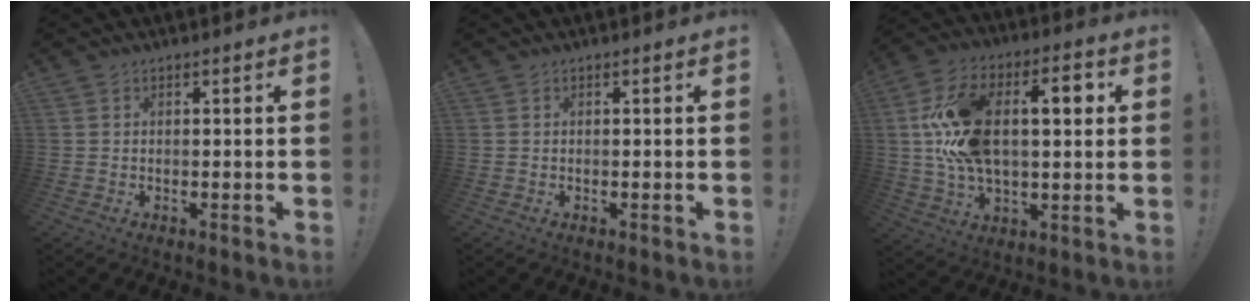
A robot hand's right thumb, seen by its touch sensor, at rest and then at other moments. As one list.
[{"total": 0.0}, {"total": 19.1, "force": [3.1, 10.6, 15.6], "torque": [-0.266, 0.019, 0.050]}]